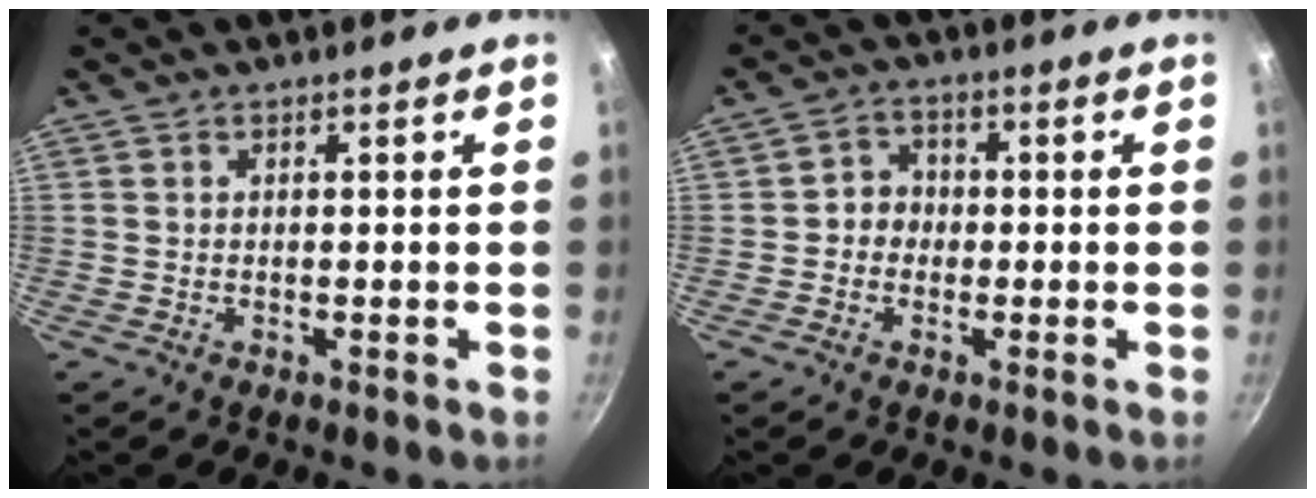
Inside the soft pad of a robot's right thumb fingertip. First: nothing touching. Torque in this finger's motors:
{"motor_torque": [0.29, -0.32, 0.15, -0.33, -0.01]}